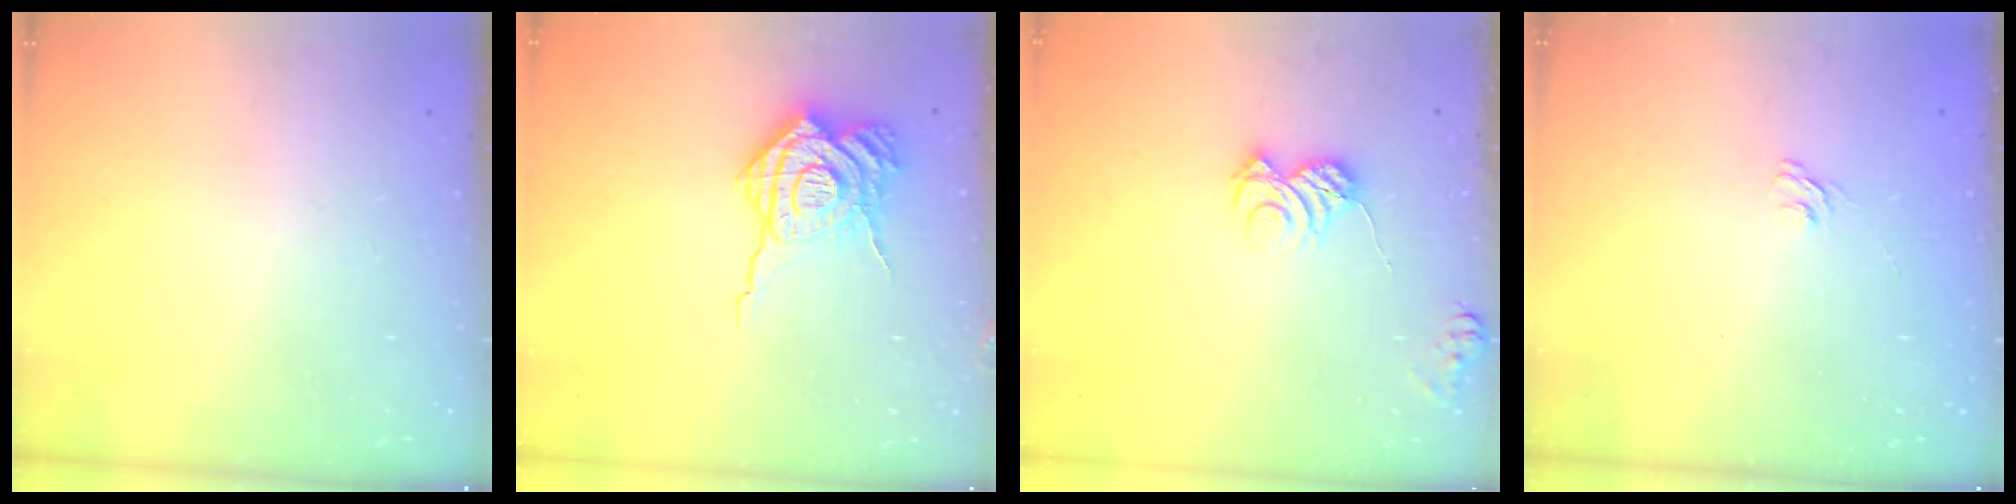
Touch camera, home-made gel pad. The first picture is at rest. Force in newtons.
{"total": 15.9, "press": 15.9, "slide": 1.5}
{"total": 7.7, "press": 7.7, "slide": 0.9}
{"total": 3.1, "press": 2.8, "slide": 1.3}